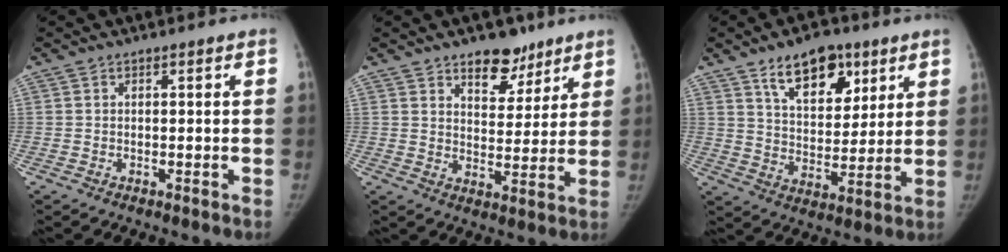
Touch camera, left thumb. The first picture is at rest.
{"total": 8.8, "force": [6.3, 4.8, 3.9], "torque": [-0.020, -0.039, 0.097]}
{"total": 14.0, "force": [8.1, 7.7, 8.4], "torque": [-0.089, -0.043, 0.136]}